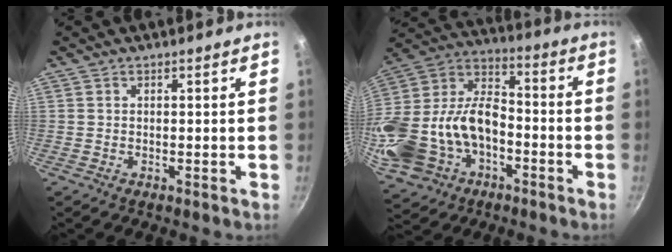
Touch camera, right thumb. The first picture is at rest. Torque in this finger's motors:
{"motor_torque": [2.51, 2.50, 1.39, -1.38, 0.27]}